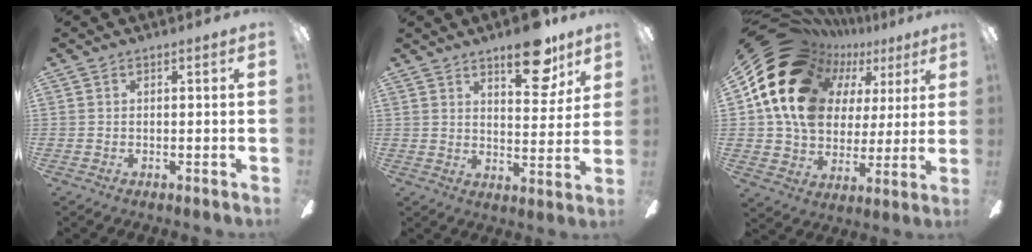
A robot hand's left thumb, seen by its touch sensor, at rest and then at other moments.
{"total": 12.7, "force": [8.8, 5.0, 7.7], "torque": [-0.081, -0.050, 0.145]}
{"total": 21.5, "force": [9.6, 15.9, 10.9], "torque": [-0.210, -0.052, 0.194]}